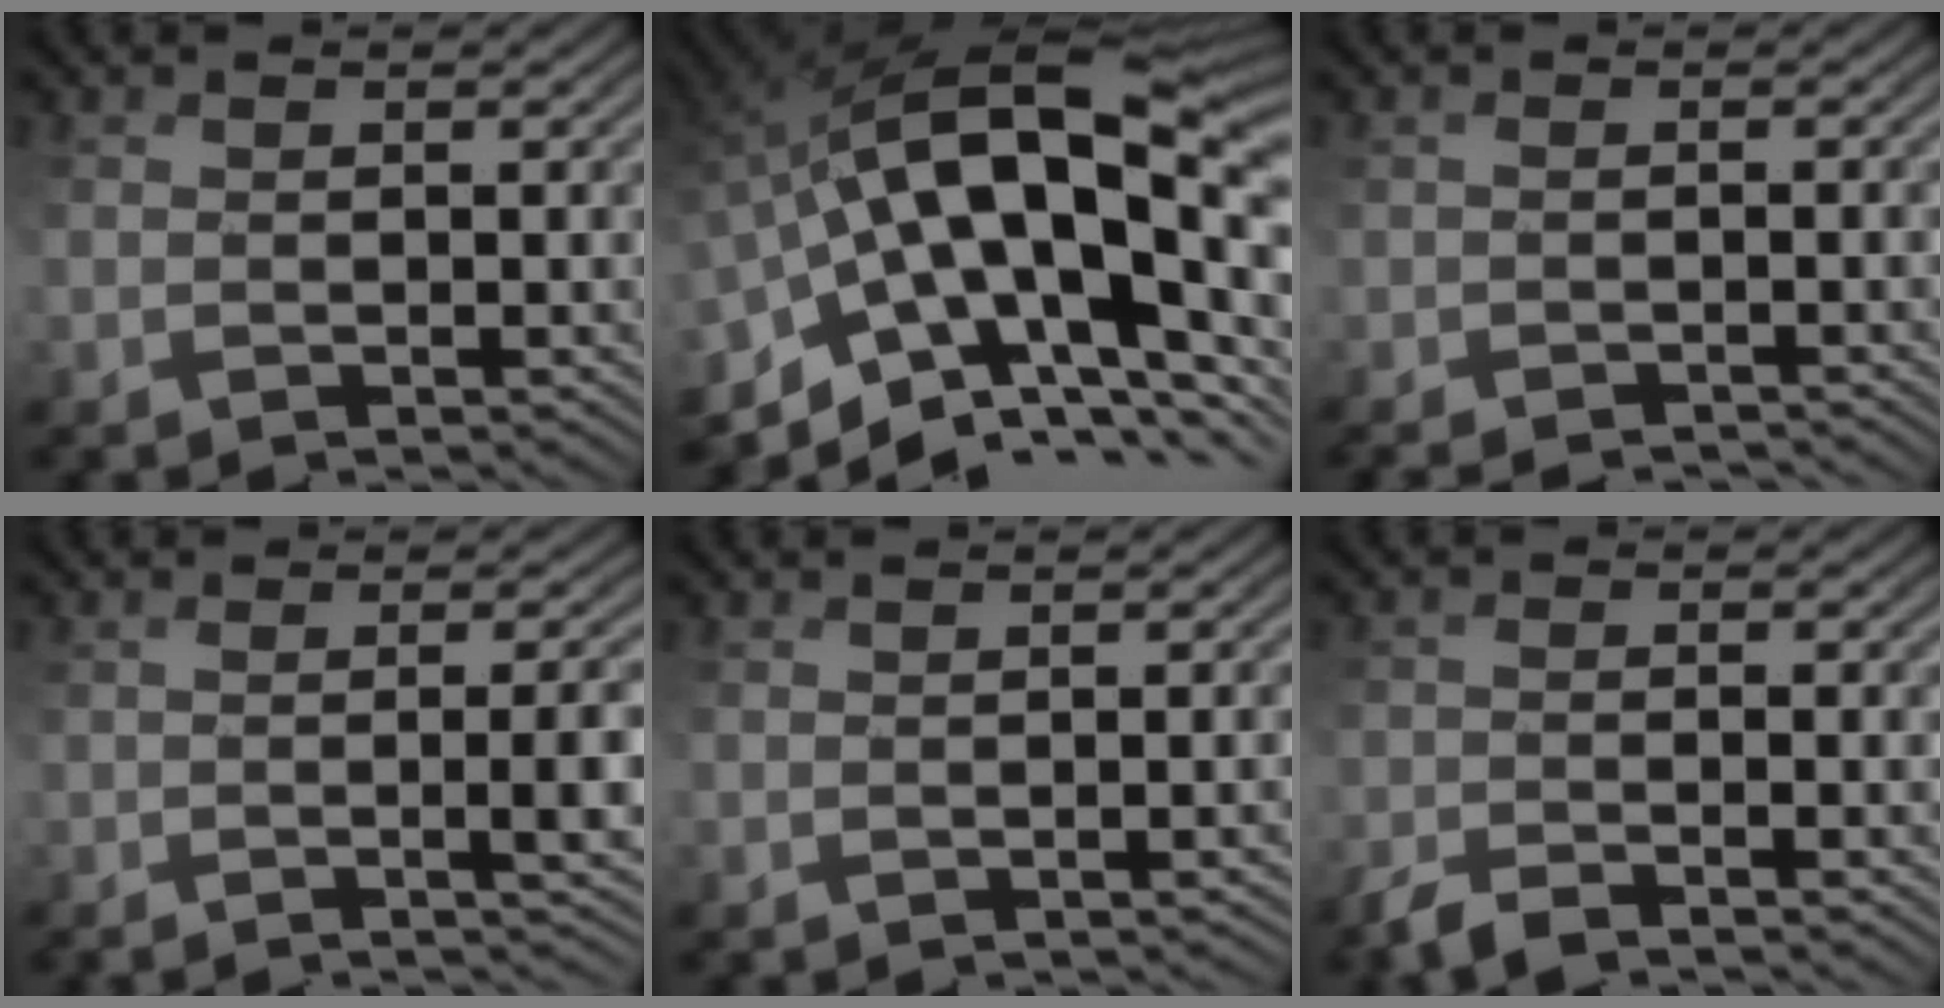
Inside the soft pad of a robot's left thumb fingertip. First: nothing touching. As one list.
[{"total": 19.0, "force": [0.5, 7.7, 17.3], "torque": [-0.310, 0.007, 0.020]}, {"total": 3.3, "force": [-3.0, 0.2, 1.3], "torque": [-0.018, -0.002, -0.040]}, {"total": 4.7, "force": [-1.2, 0.2, 4.6], "torque": [-0.046, 0.004, -0.009]}, {"total": 1.9, "force": [-1.4, 0.6, 1.2], "torque": [-0.007, 0.001, -0.006]}, {"total": 3.5, "force": [-3.0, -0.1, 1.8], "torque": [-0.034, 0.002, -0.056]}]